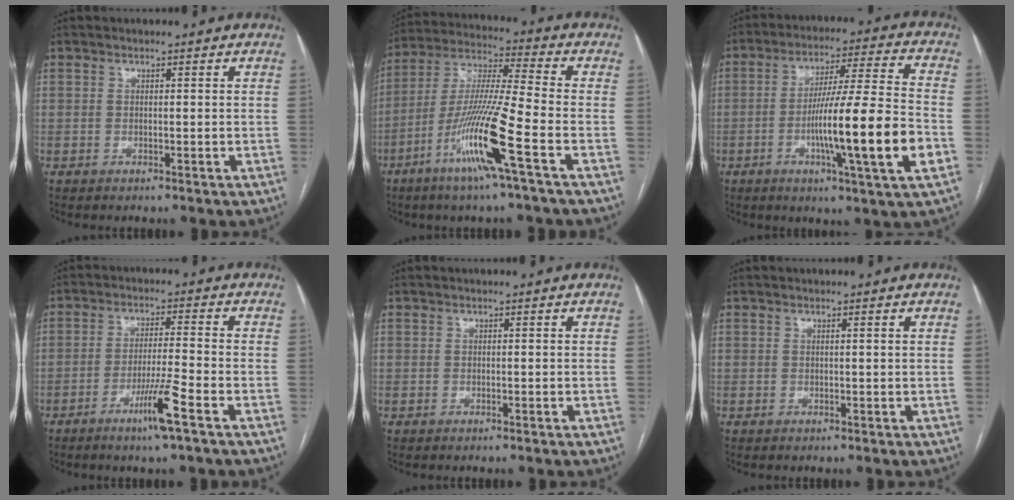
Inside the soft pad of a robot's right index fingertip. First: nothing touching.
{"total": 14.9, "force": [-6.7, -0.8, 13.2], "torque": [-0.268, -0.017, -0.130]}
{"total": 17.0, "force": [-4.6, -0.6, 16.4], "torque": [-0.276, -0.008, -0.079]}
{"total": 6.8, "force": [-3.7, -0.9, 5.6], "torque": [-0.102, -0.011, -0.071]}
{"total": 0.0}
{"total": 0.6, "force": [0.4, -0.1, 0.5], "torque": [-0.008, 0.002, 0.005]}